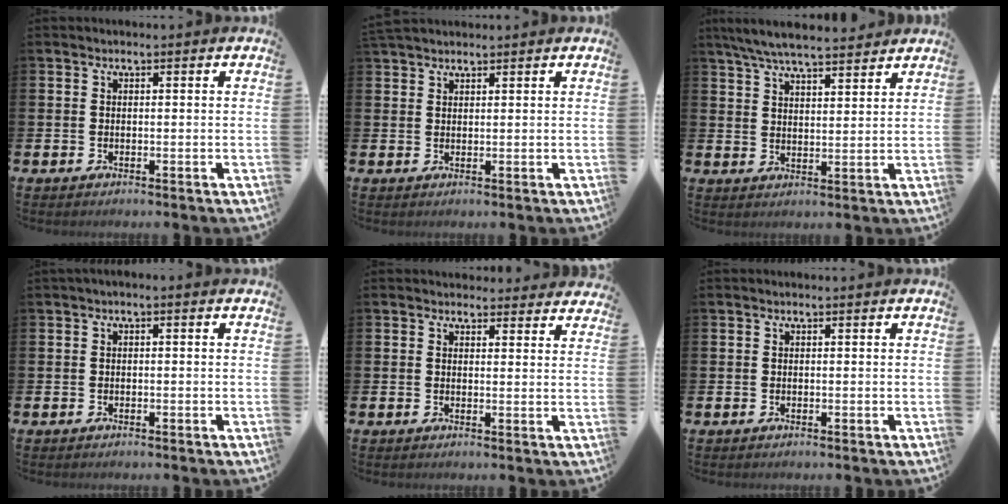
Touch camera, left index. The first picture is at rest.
{"total": 2.1, "force": [2.0, 0.6, 0.4], "torque": [0.001, -0.005, 0.035]}
{"total": 6.4, "force": [6.1, 0.8, 1.9], "torque": [-0.062, -0.022, 0.112]}
{"total": 0.7, "force": [-0.5, 0.1, 0.4], "torque": [-0.010, 0.000, -0.008]}
{"total": 2.7, "force": [2.6, 0.6, -0.3], "torque": [0.013, -0.017, 0.046]}
{"total": 0.0}